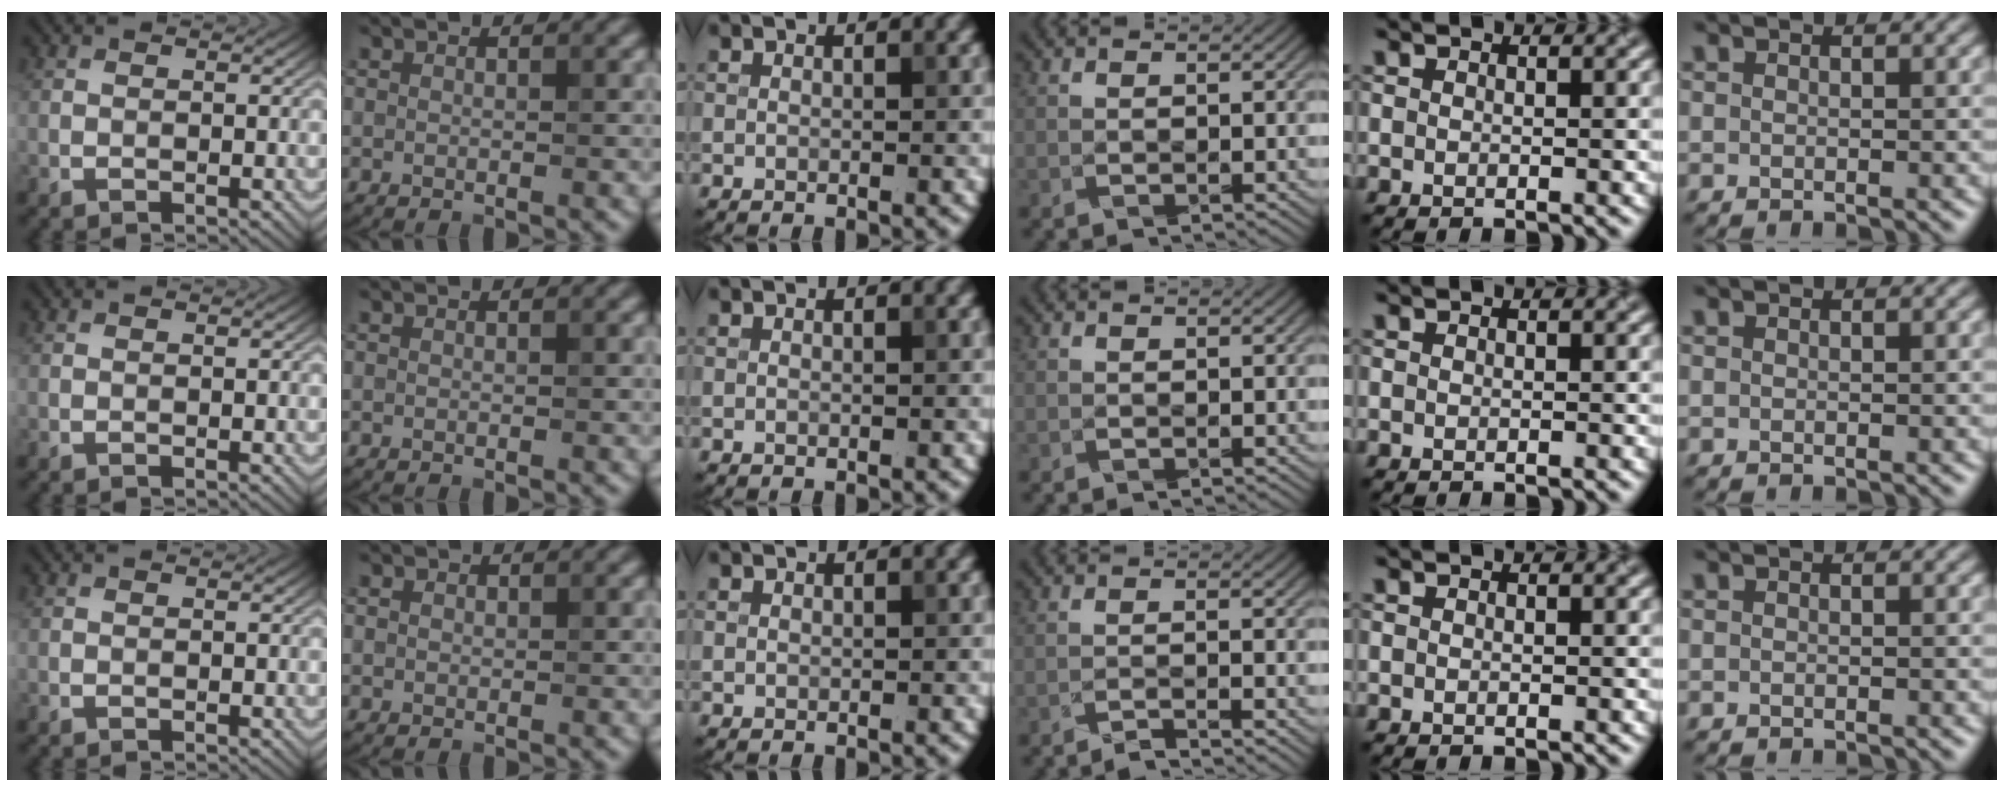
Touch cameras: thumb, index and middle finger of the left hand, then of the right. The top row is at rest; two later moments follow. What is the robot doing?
{"motion": "fold", "object": "apron"}